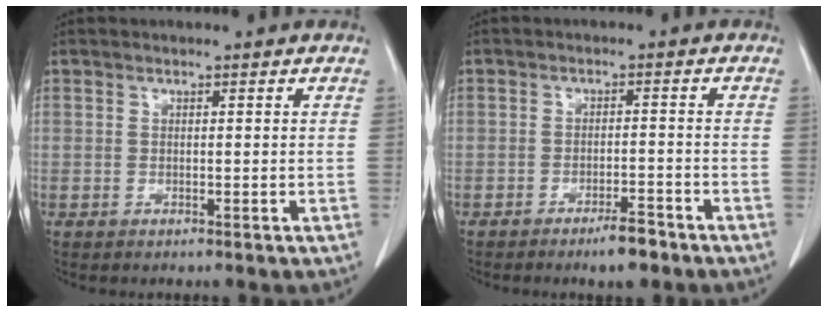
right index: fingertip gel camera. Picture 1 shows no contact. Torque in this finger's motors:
{"motor_torque": [0.14, -0.15, 0.05, 0.05]}